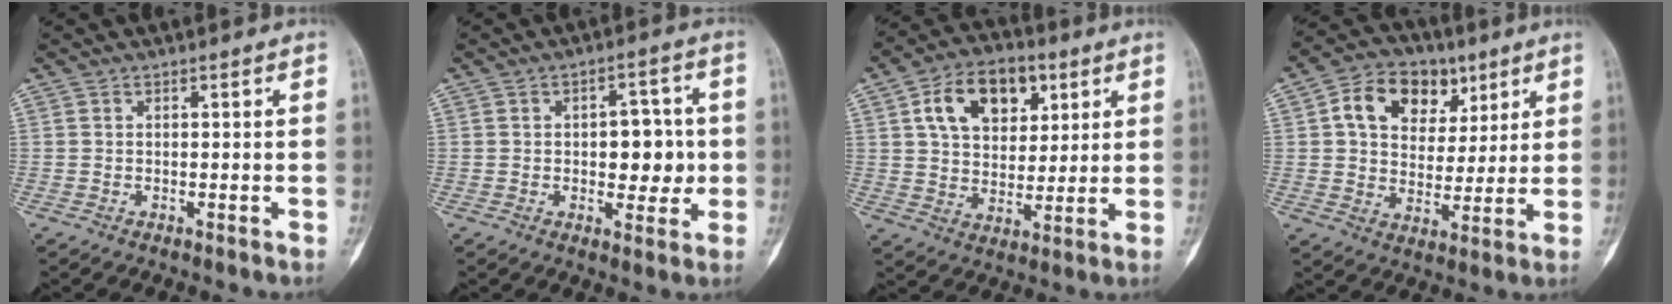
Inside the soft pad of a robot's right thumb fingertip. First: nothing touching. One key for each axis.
{"total": 8.3, "fx": -0.3, "fy": 4.9, "fz": 6.7, "tx": -0.055, "ty": 0.010, "tz": -0.001}
{"total": 14.5, "fx": 5.6, "fy": 9.6, "fz": 9.3, "tx": -0.118, "ty": -0.009, "tz": 0.095}
{"total": 13.9, "fx": 5.5, "fy": 10.3, "fz": 7.6, "tx": -0.089, "ty": -0.002, "tz": 0.092}